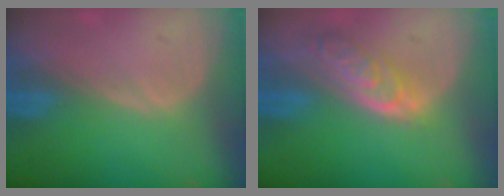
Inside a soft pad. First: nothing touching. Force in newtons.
{"total": 6.3, "press": 5.7, "slide": 2.8}